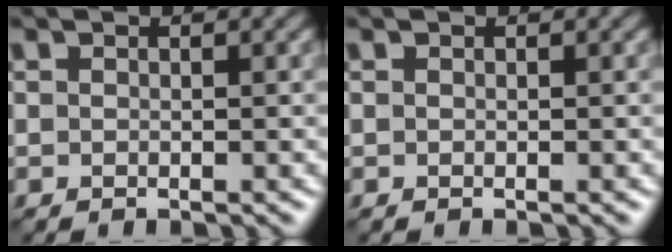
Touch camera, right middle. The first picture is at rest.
{"total": 0.0}